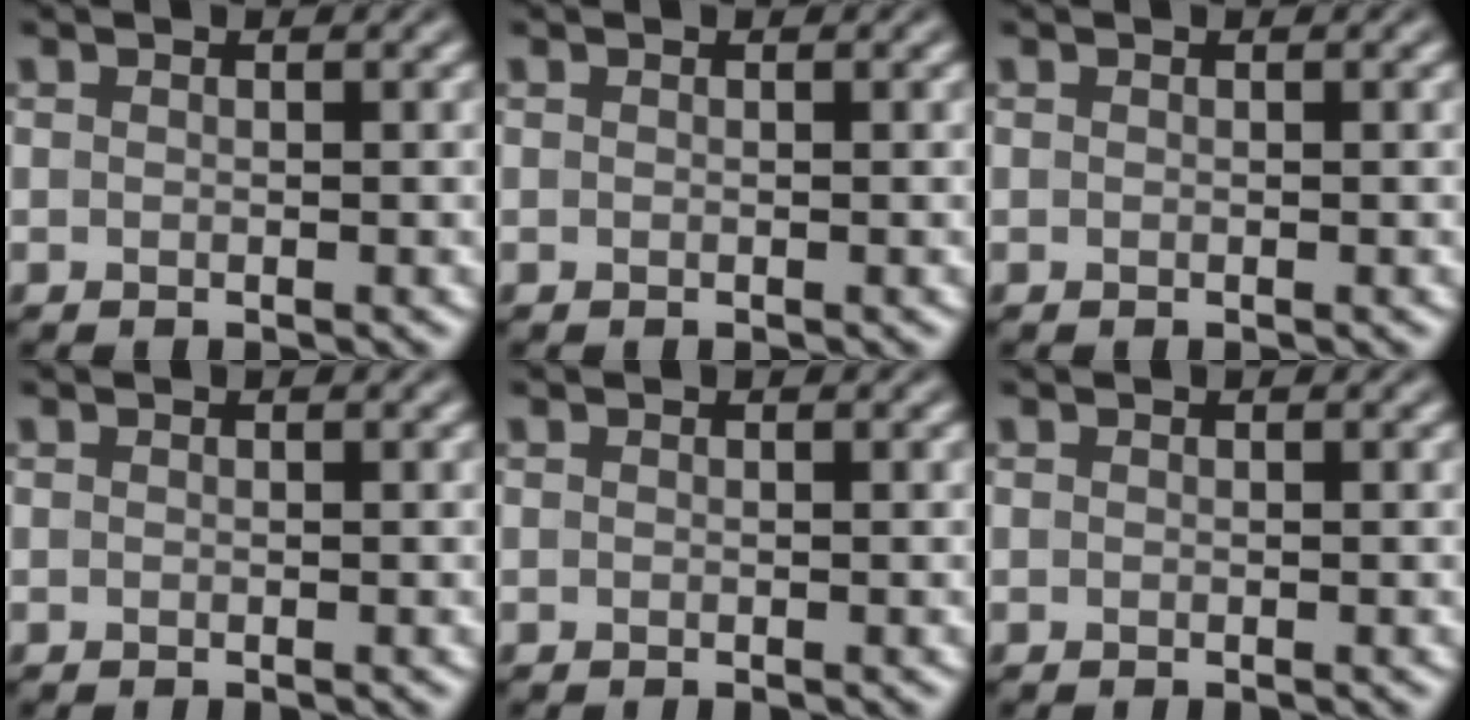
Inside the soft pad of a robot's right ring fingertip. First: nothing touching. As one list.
[{"total": 0.0}, {"total": 0.0}, {"total": 0.0}, {"total": 0.0}, {"total": 0.0}]